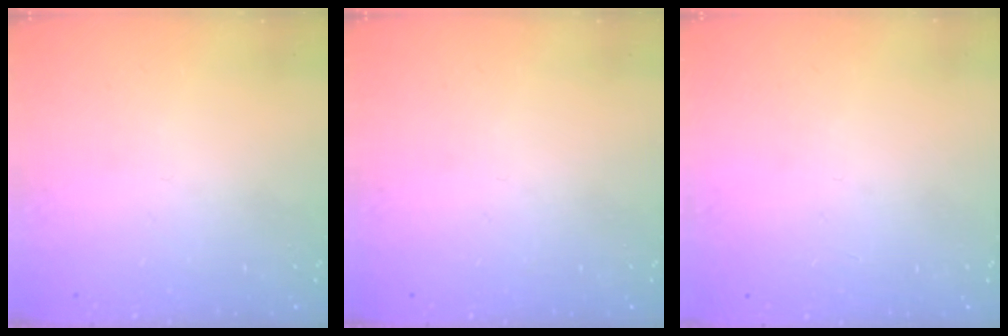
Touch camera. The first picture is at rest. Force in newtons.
{"total": 0.0}
{"total": 2.2, "press": 2.2, "slide": 0.1}